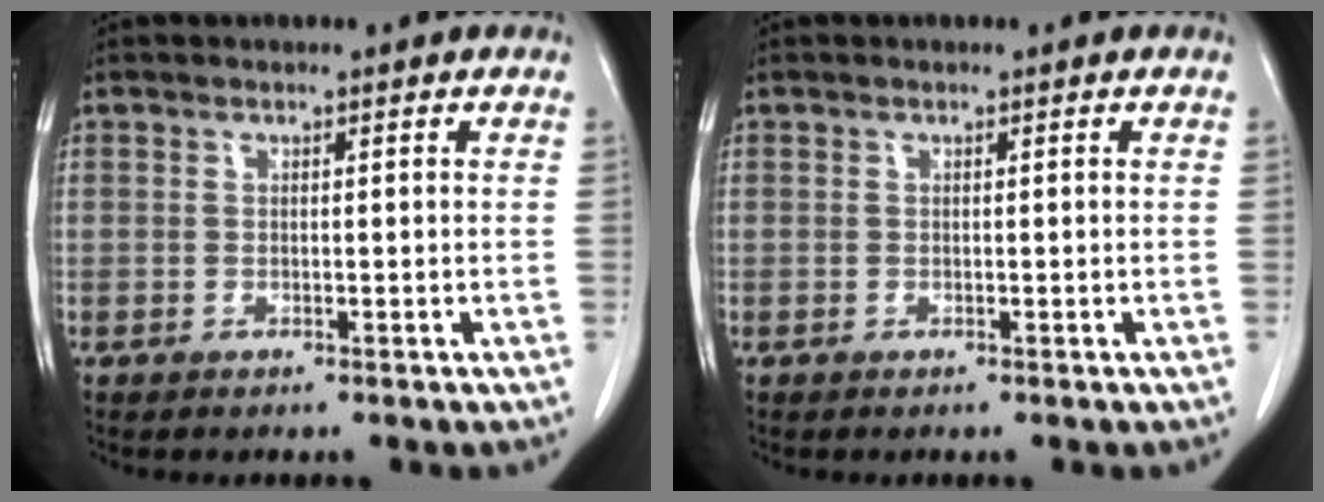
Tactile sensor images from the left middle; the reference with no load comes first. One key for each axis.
{"total": 0.0}